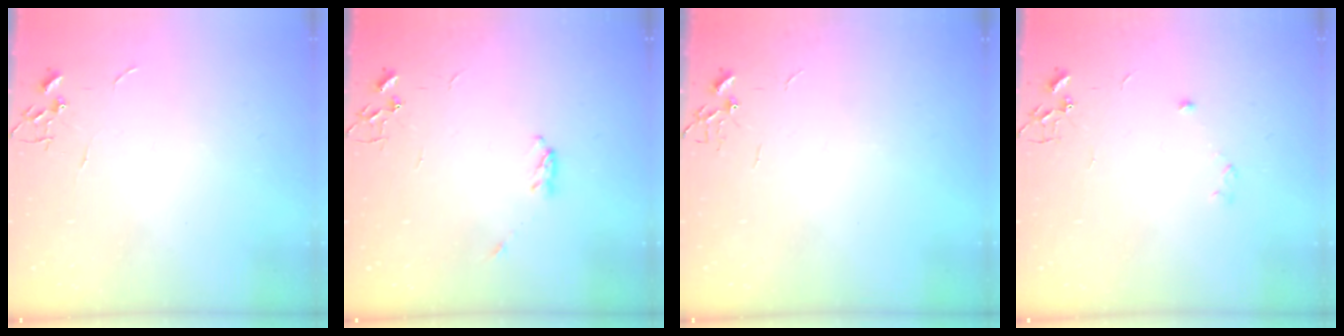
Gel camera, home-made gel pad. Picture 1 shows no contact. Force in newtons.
{"total": 3.6, "press": 3.6, "slide": 0.6}
{"total": 0.0}
{"total": 3.6, "press": 3.2, "slide": 1.7}